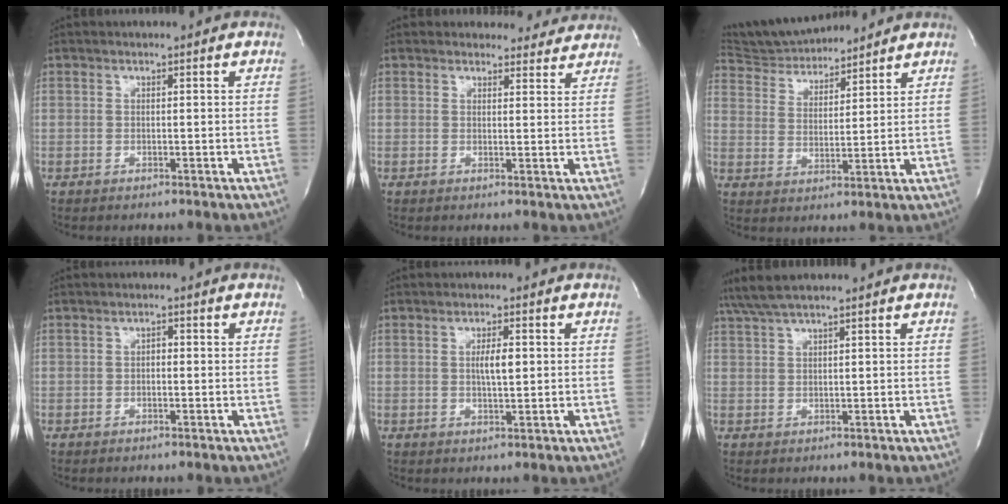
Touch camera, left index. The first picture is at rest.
{"total": 4.8, "force": [4.4, 1.8, -0.6], "torque": [0.023, -0.009, 0.034]}
{"total": 10.3, "force": [10.0, 1.6, 2.2], "torque": [-0.049, 0.018, 0.182]}
{"total": 0.6, "force": [-0.1, 0.3, 0.5], "torque": [-0.007, 0.001, -0.003]}
{"total": 3.3, "force": [0.3, 0.7, 3.2], "torque": [-0.054, -0.001, 0.004]}
{"total": 4.0, "force": [3.4, -0.3, 2.2], "torque": [-0.053, 0.017, 0.072]}